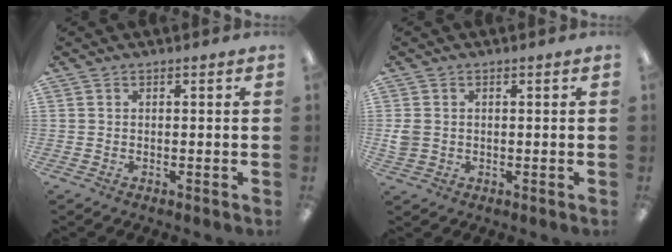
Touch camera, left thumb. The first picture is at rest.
{"total": 2.8, "force": [0.2, 2.6, 1.0], "torque": [-0.012, 0.001, 0.003]}